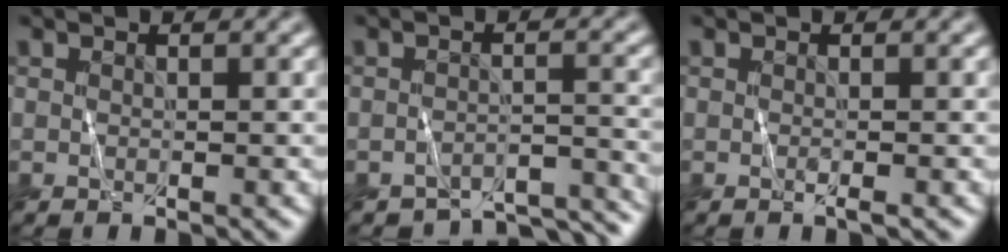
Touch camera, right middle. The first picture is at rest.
{"total": 5.2, "force": [-4.9, 1.2, 1.2], "torque": [-0.013, -0.011, -0.062]}
{"total": 0.6, "force": [0.0, 0.0, 0.6], "torque": [-0.010, -0.001, -0.001]}